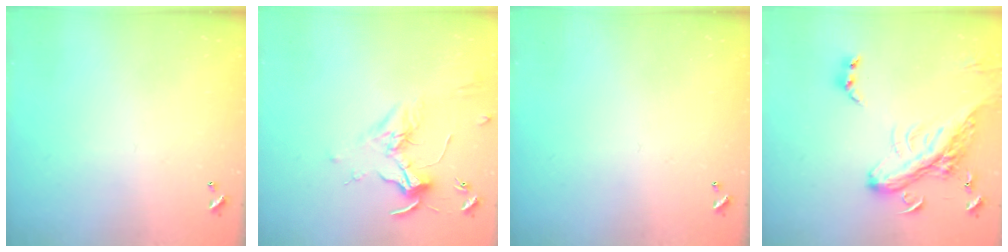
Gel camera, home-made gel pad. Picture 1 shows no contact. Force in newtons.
{"total": 1.8, "press": 1.6, "slide": 0.7}
{"total": 0.0}
{"total": 7.9, "press": 7.6, "slide": 2.2}